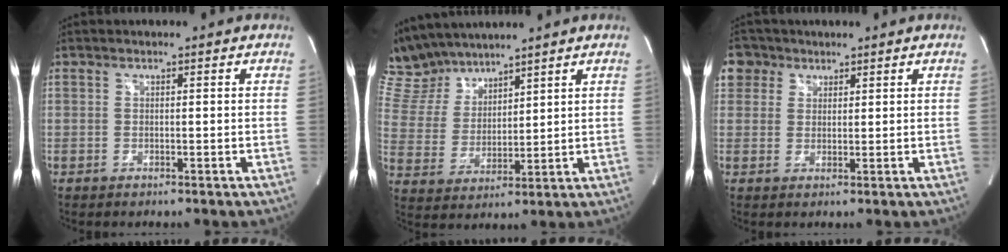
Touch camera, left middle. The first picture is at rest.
{"total": 10.0, "force": [9.3, 3.3, 2.0], "torque": [-0.064, 0.020, 0.199]}
{"total": 4.3, "force": [2.3, 3.7, 0.3], "torque": [-0.004, 0.012, 0.044]}